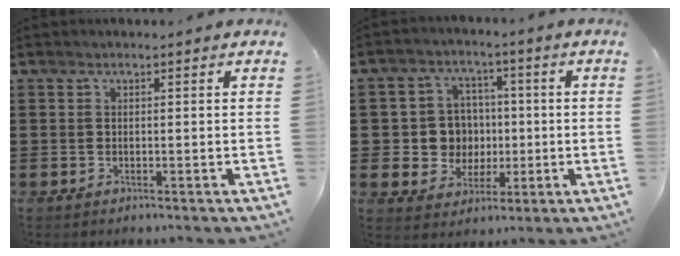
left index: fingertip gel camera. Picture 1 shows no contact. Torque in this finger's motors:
{"motor_torque": [0.10, 0.28, 0.06, 0.00]}